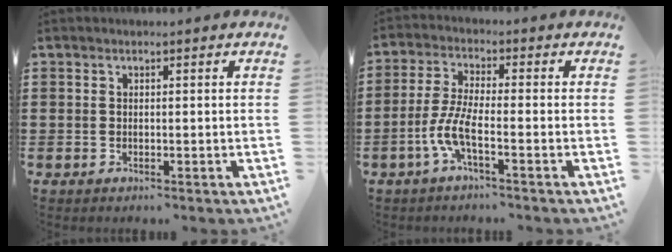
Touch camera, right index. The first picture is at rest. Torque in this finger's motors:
{"motor_torque": [1.56, 0.57, 0.44, 0.18]}